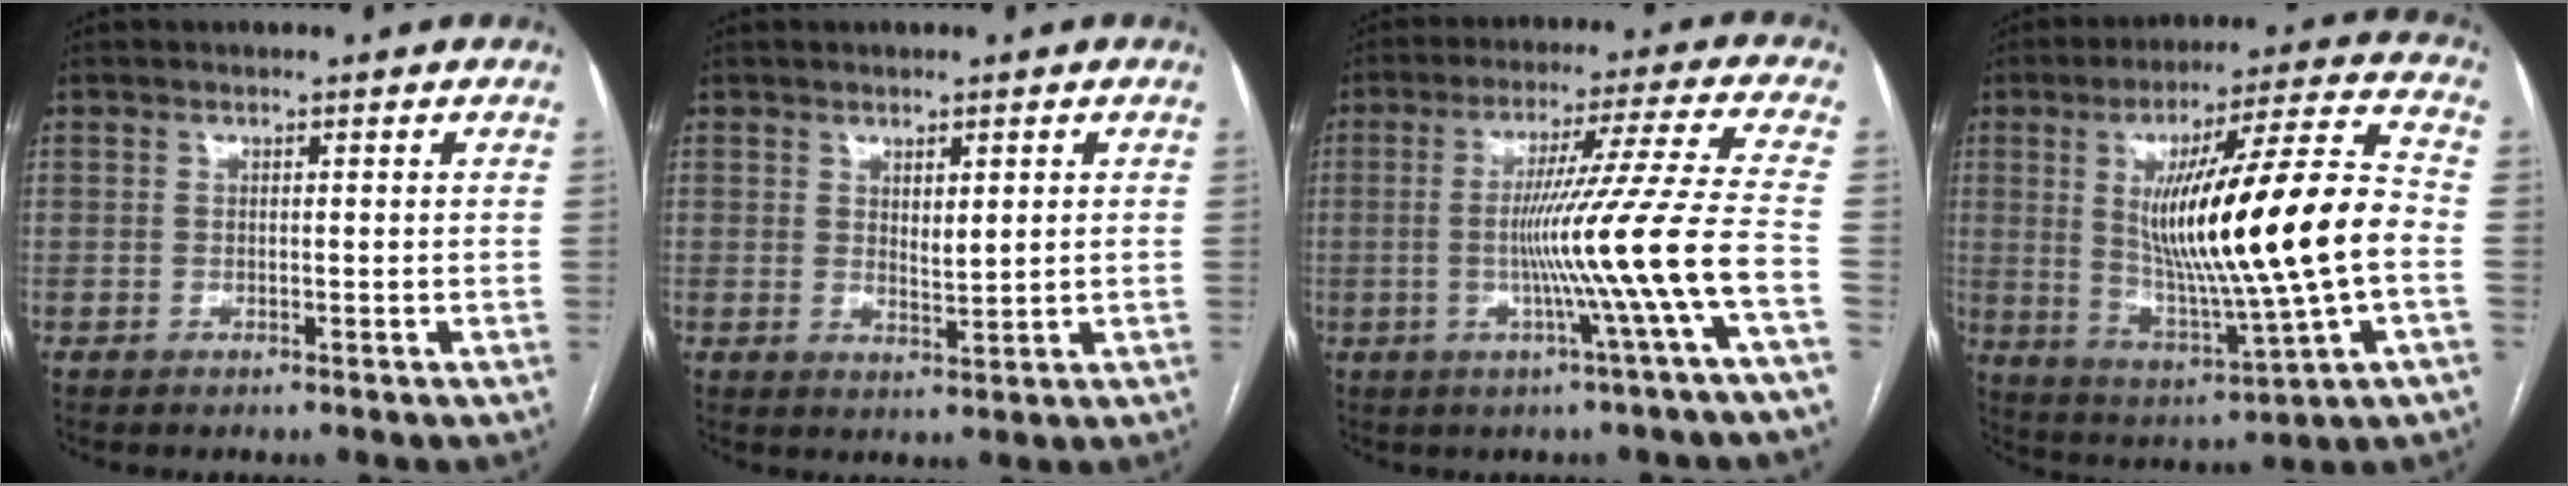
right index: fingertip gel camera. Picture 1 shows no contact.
{"total": 2.8, "force": [0.8, 0.8, 2.6], "torque": [-0.045, -0.007, 0.017]}
{"total": 13.2, "force": [-3.5, -3.7, 12.2], "torque": [-0.203, -0.006, -0.058]}
{"total": 21.3, "force": [-0.5, 0.9, 21.3], "torque": [-0.364, -0.003, -0.006]}